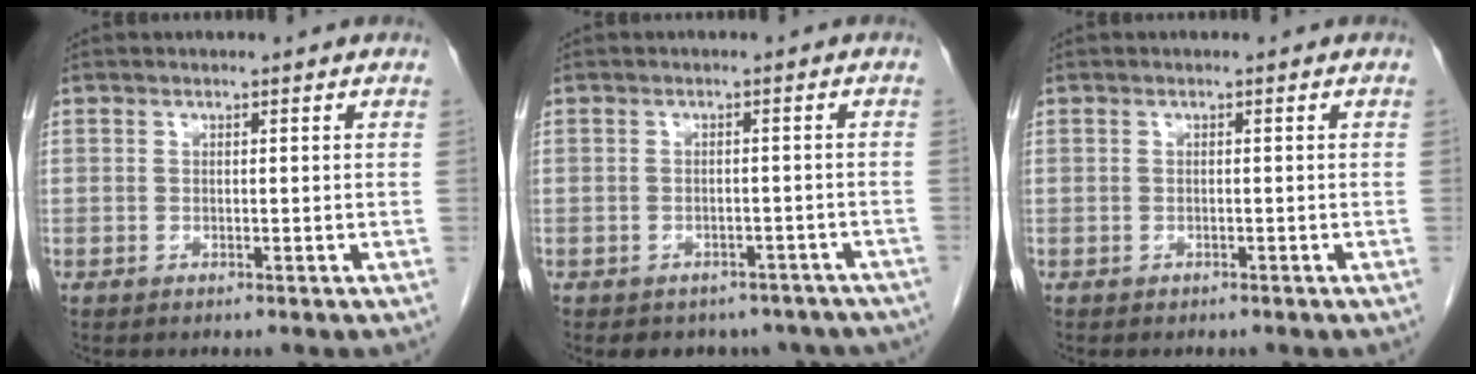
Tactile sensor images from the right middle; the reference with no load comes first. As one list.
[{"total": 9.7, "force": [-7.9, 5.2, 2.2], "torque": [-0.020, 0.002, -0.081]}, {"total": 0.7, "force": [-0.6, 0.3, 0.2], "torque": [-0.017, -0.001, -0.007]}]